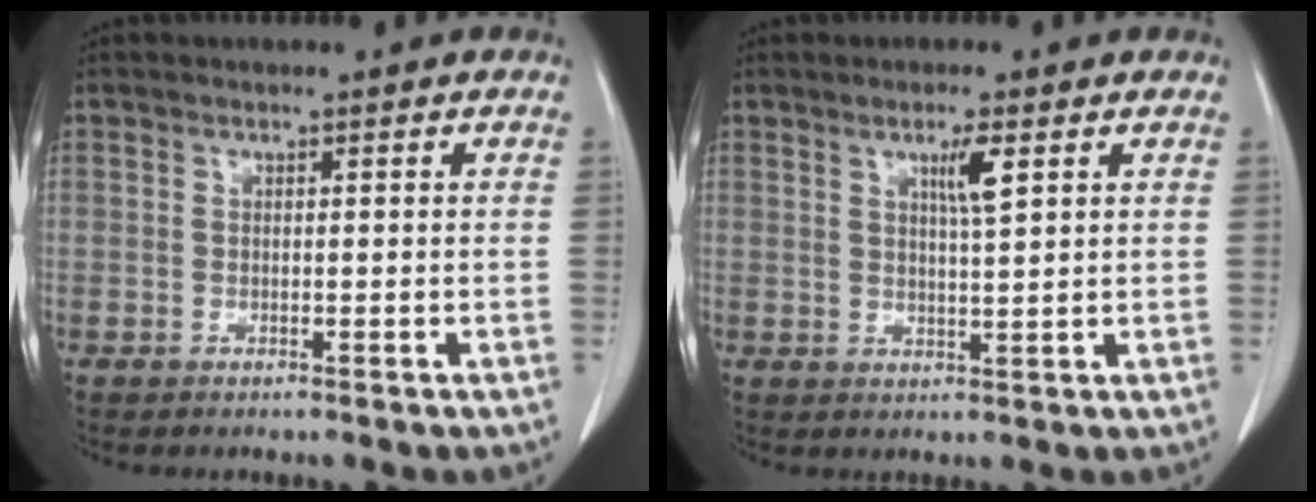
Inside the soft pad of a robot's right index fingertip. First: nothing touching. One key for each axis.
{"total": 3.7, "fx": 1.7, "fy": -0.1, "fz": 3.3, "tx": -0.058, "ty": -0.004, "tz": 0.030}